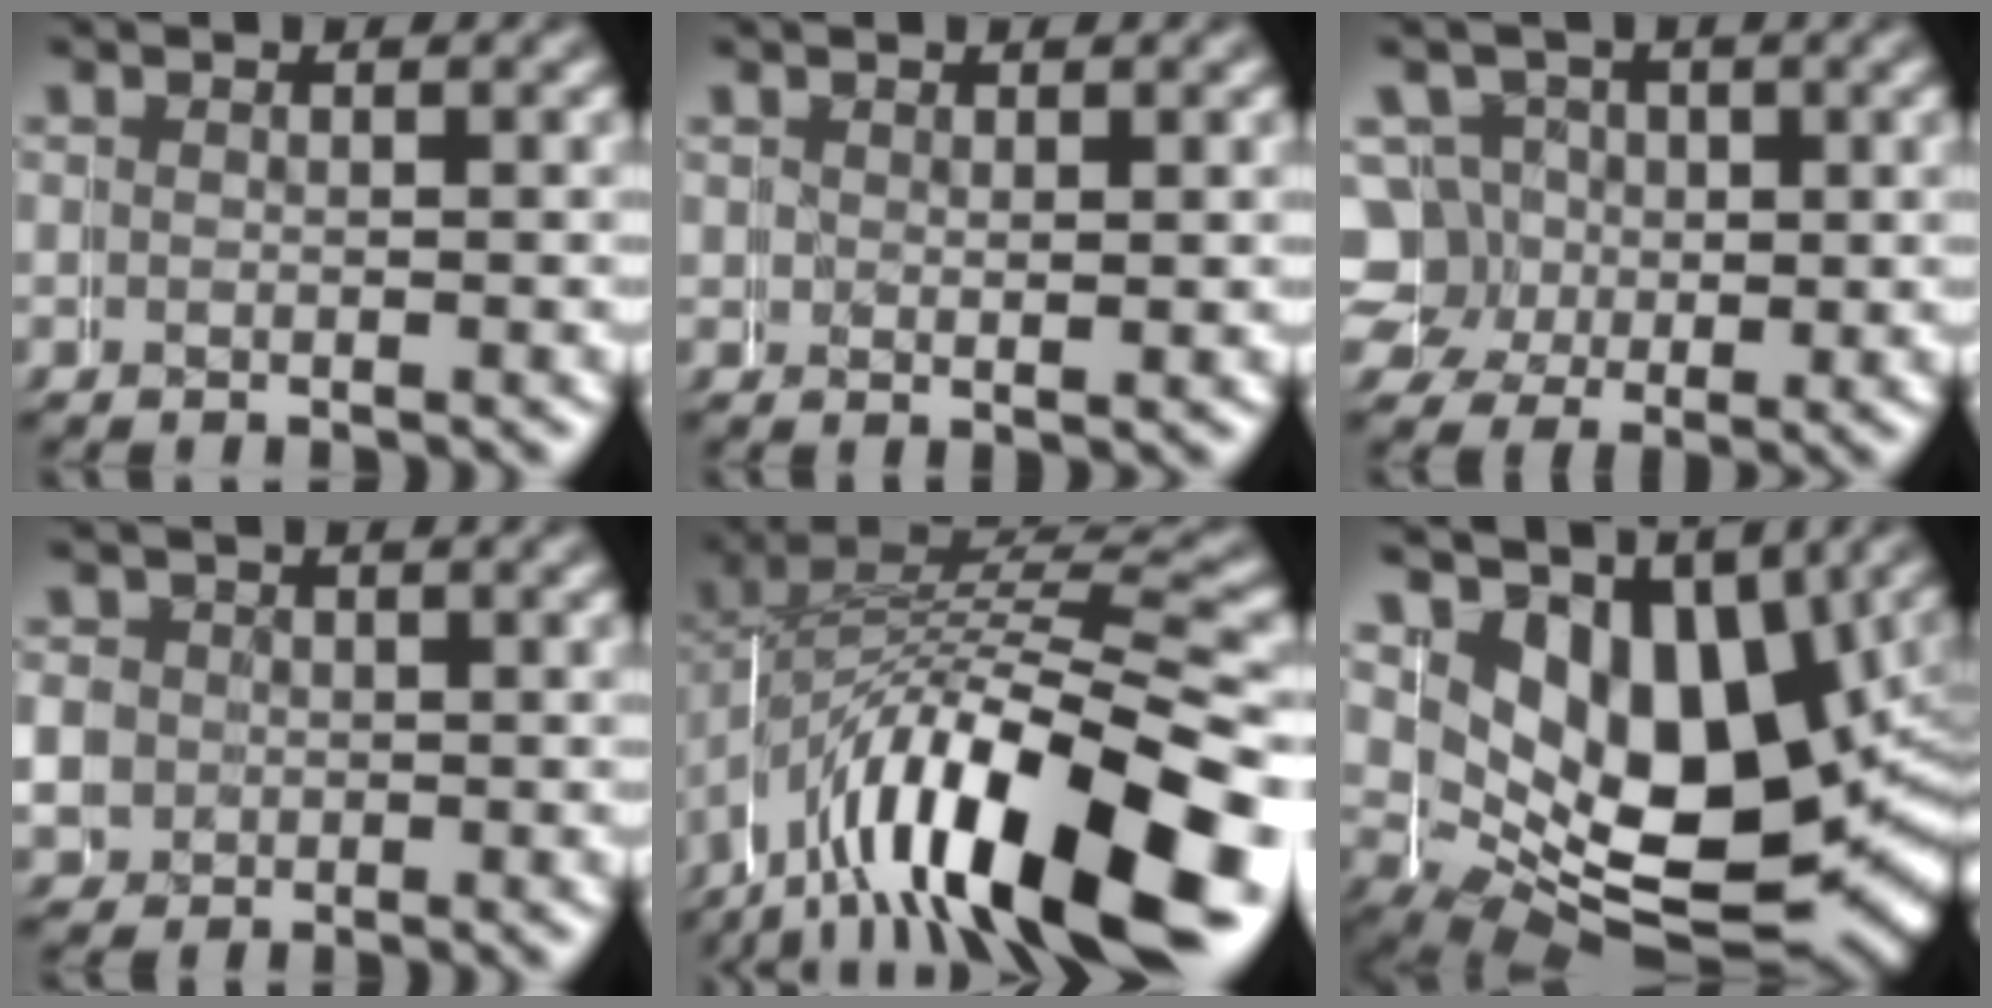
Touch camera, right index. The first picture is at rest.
{"total": 1.2, "force": [0.9, 0.2, 0.7], "torque": [-0.017, -0.009, 0.020]}
{"total": 7.8, "force": [0.1, 7.5, 2.2], "torque": [-0.066, -0.035, 0.005]}
{"total": 3.2, "force": [0.0, 3.2, -0.2], "torque": [-0.026, -0.016, 0.004]}
{"total": 13.0, "force": [-3.3, 6.4, 10.8], "torque": [-0.191, -0.018, -0.035]}
{"total": 16.4, "force": [0.4, 11.0, 12.2], "torque": [-0.208, -0.063, 0.034]}